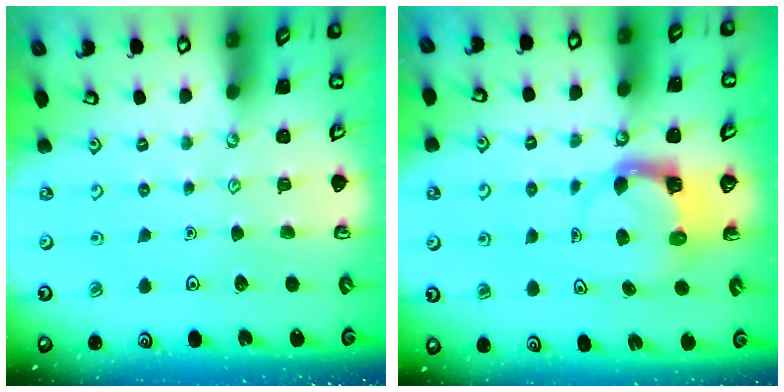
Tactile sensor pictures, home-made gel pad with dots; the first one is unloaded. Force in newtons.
{"total": 4.0, "press": 3.9, "slide": 0.4}